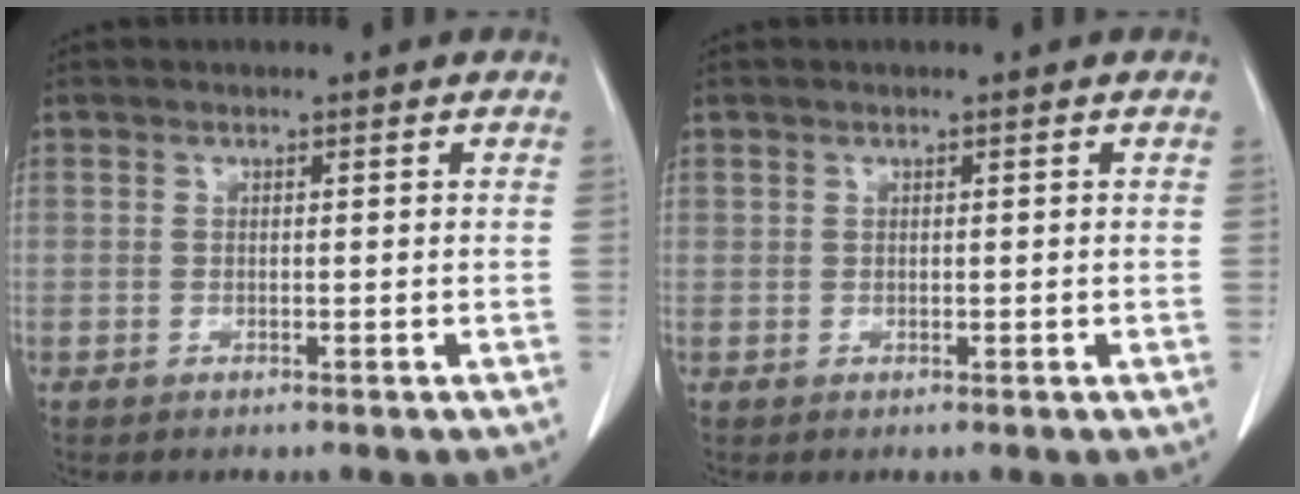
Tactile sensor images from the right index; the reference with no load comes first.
{"total": 0.5, "force": [0.3, 0.4, 0.2], "torque": [-0.001, 0.000, 0.006]}